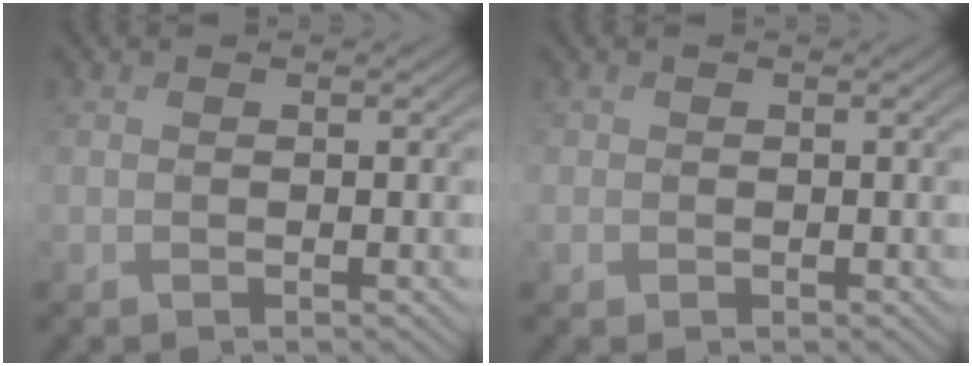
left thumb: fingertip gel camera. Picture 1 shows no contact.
{"total": 1.0, "force": [-0.2, 1.0, 0.1], "torque": [-0.002, -0.004, -0.008]}